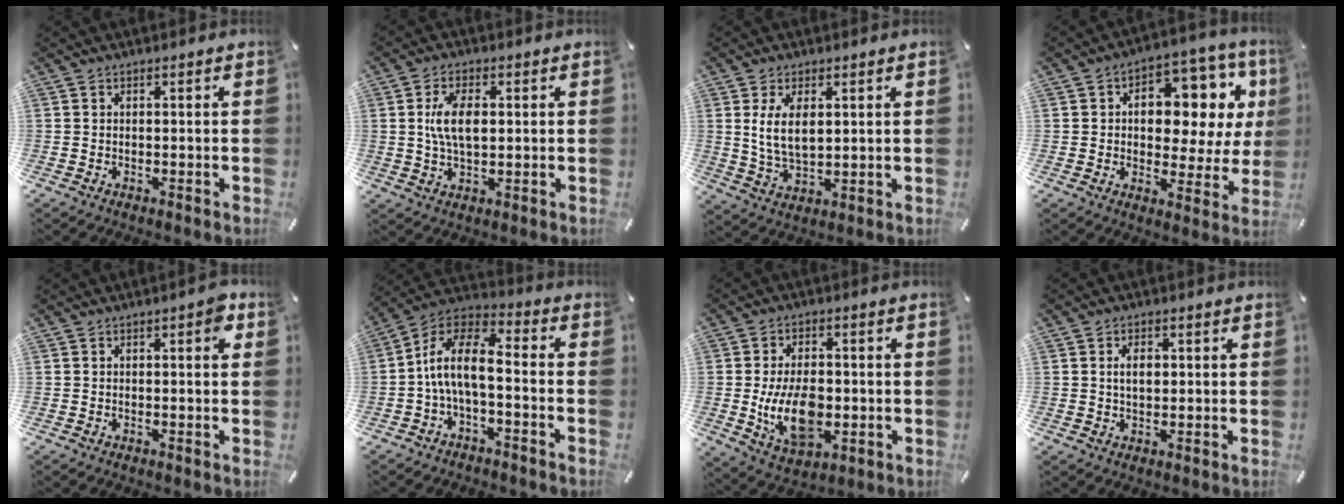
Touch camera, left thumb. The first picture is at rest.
{"total": 7.2, "force": [1.1, 4.0, 5.9], "torque": [-0.134, 0.002, 0.011]}
{"total": 7.9, "force": [2.4, 4.3, 6.2], "torque": [-0.148, -0.007, 0.035]}
{"total": 13.3, "force": [4.5, 8.2, 9.5], "torque": [-0.118, -0.043, 0.073]}
{"total": 2.9, "force": [0.7, 1.0, 2.6], "torque": [-0.029, 0.001, 0.003]}
{"total": 10.7, "force": [-2.6, 4.8, 9.2], "torque": [-0.186, 0.002, -0.048]}
{"total": 13.7, "force": [-2.0, 8.5, 10.5], "torque": [-0.190, -0.005, -0.030]}
{"total": 3.5, "force": [0.6, 2.2, 2.7], "torque": [-0.048, 0.006, 0.006]}